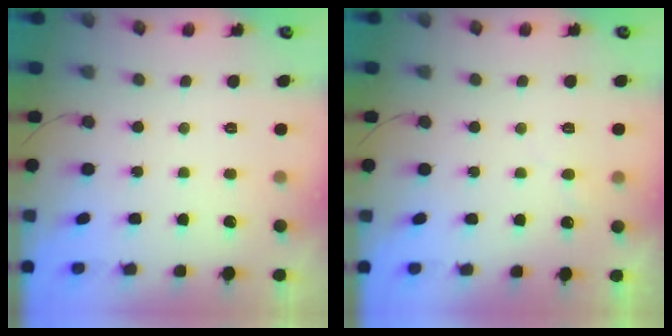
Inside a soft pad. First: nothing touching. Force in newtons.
{"total": 3.9, "press": 3.9, "slide": 0.2}